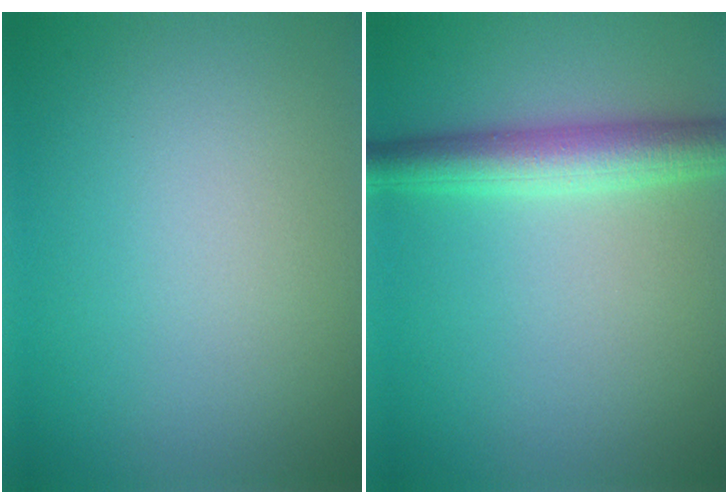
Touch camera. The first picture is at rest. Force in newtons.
{"total": 4.2, "press": 4.2, "slide": 0.1}